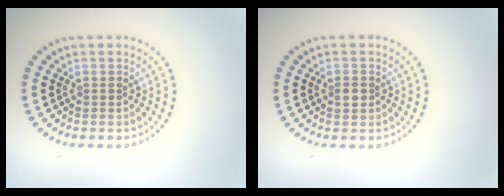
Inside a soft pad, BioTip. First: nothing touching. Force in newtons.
{"total": 1.5, "press": 1.5, "slide": 0.3}